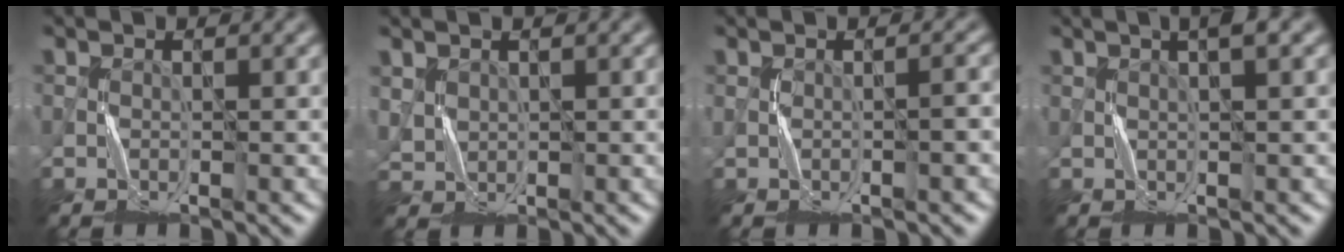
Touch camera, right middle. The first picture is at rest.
{"total": 1.6, "force": [0.9, 1.3, 0.4], "torque": [-0.020, 0.000, 0.026]}
{"total": 1.3, "force": [-0.1, 0.4, 1.3], "torque": [-0.020, 0.004, 0.001]}
{"total": 2.5, "force": [1.2, 0.3, 2.1], "torque": [-0.036, 0.009, 0.021]}